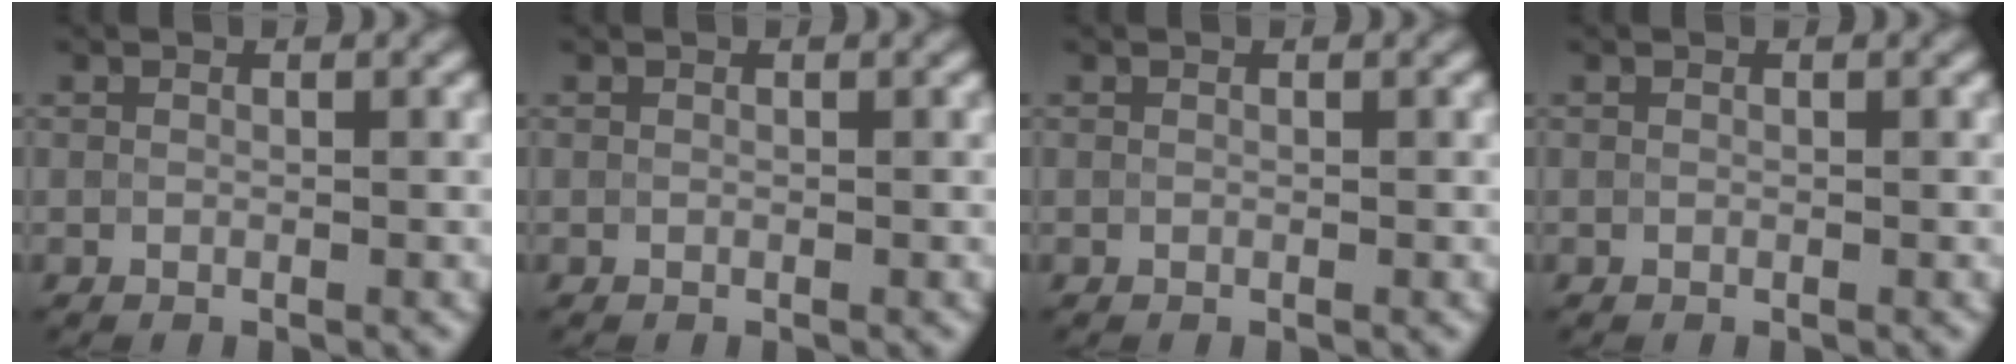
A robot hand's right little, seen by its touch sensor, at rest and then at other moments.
{"total": 0.0}
{"total": 0.0}
{"total": 0.0}